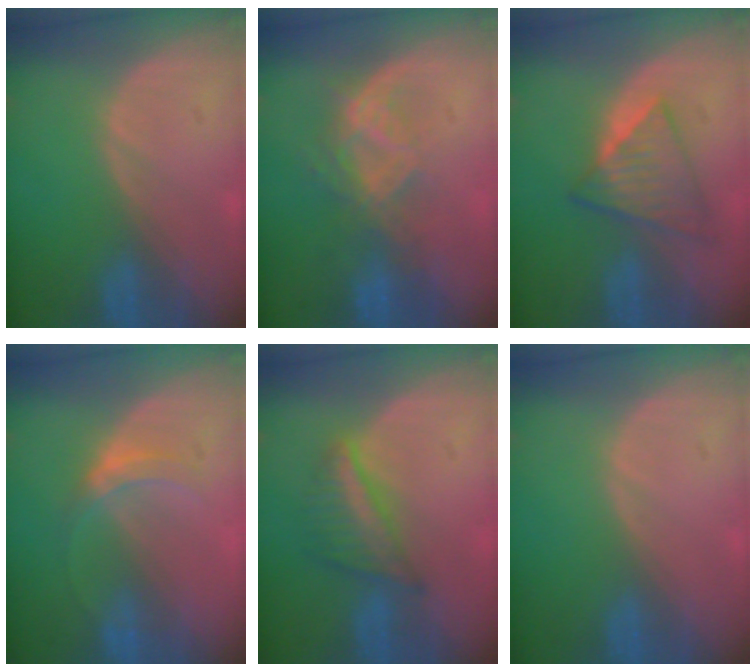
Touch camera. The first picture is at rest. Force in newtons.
{"total": 6.8, "press": 6.3, "slide": 2.6}
{"total": 6.0, "press": 5.9, "slide": 0.7}
{"total": 3.7, "press": 3.3, "slide": 1.7}
{"total": 5.4, "press": 5.4, "slide": 0.6}
{"total": 0.0}